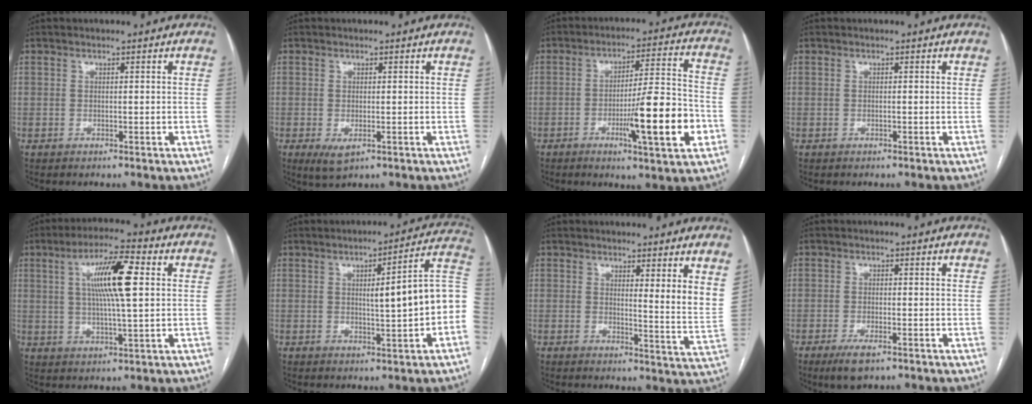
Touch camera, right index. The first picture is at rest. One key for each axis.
{"total": 3.0, "fx": -1.1, "fy": 1.2, "fz": 2.5, "tx": -0.042, "ty": -0.006, "tz": -0.008}
{"total": 13.7, "fx": -4.3, "fy": 0.8, "fz": 13.0, "tx": -0.201, "ty": -0.006, "tz": -0.066}
{"total": 0.0}
{"total": 11.1, "fx": 2.5, "fy": 1.2, "fz": 10.7, "tx": -0.194, "ty": 0.011, "tz": 0.042}
{"total": 11.5, "fx": -0.7, "fy": 0.9, "fz": 11.5, "tx": -0.140, "ty": 0.024, "tz": -0.010}
{"total": 6.1, "fx": 4.1, "fy": 0.2, "fz": 4.6, "tx": -0.056, "ty": -0.034, "tz": 0.039}
{"total": 4.0, "fx": -2.5, "fy": 1.0, "fz": 3.0, "tx": -0.063, "ty": -0.008, "tz": -0.039}